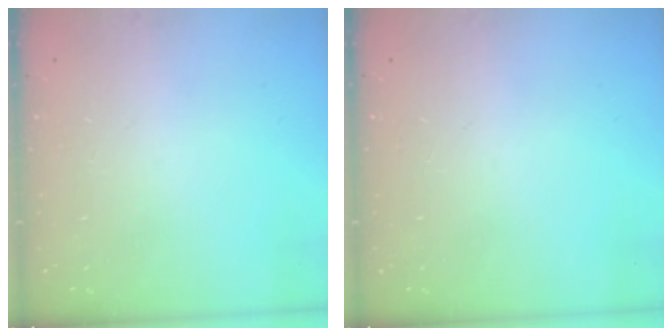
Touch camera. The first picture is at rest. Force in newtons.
{"total": 0.0}